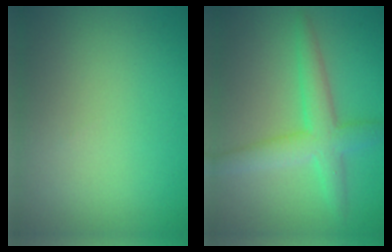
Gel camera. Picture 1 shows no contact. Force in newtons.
{"total": 4.3, "press": 4.3, "slide": 0.1}